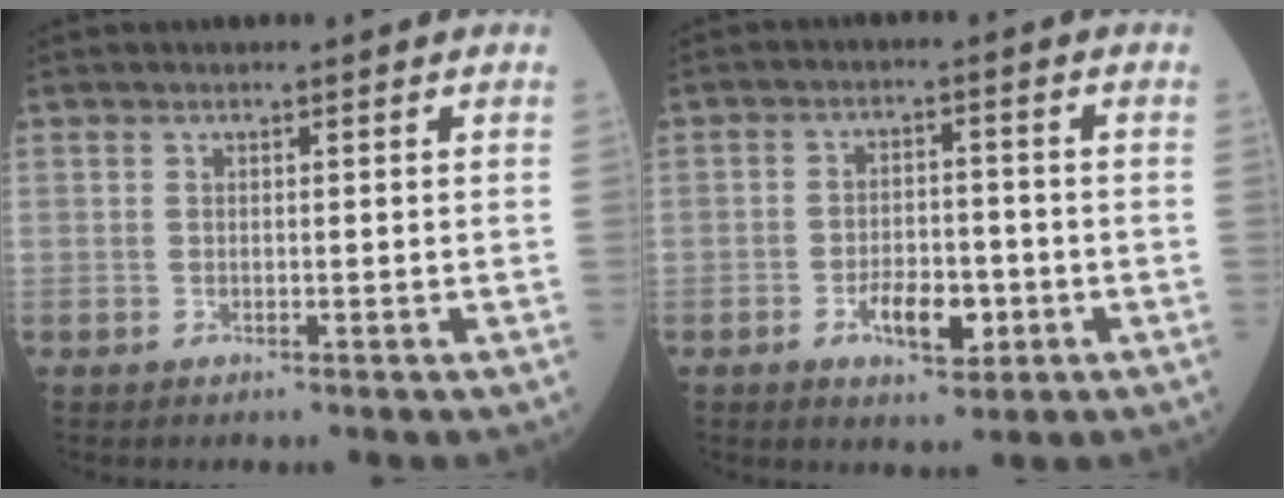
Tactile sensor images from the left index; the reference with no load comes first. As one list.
[{"total": 6.0, "force": [-2.5, 2.8, 4.7], "torque": [-0.081, 0.001, -0.038]}]